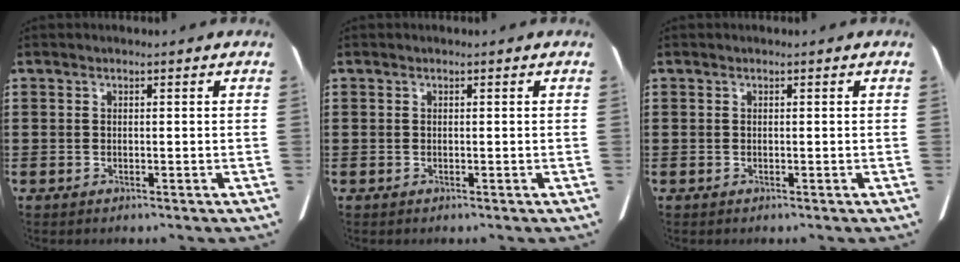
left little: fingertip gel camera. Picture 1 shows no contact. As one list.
[{"total": 0.0}, {"total": 0.0}]